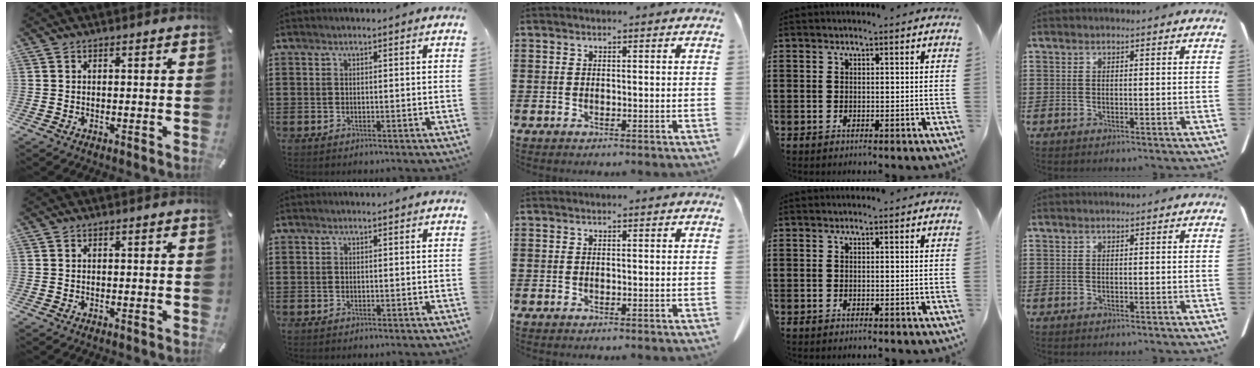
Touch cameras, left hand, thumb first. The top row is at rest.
{}